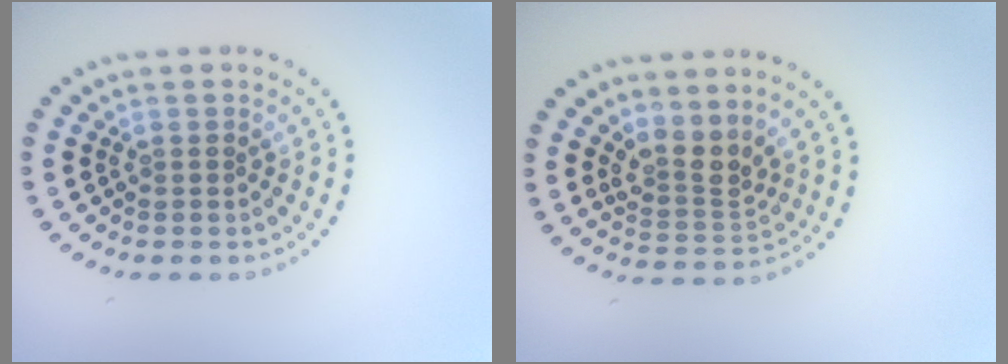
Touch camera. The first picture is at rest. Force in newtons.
{"total": 2.8, "press": 2.0, "slide": 2.0}